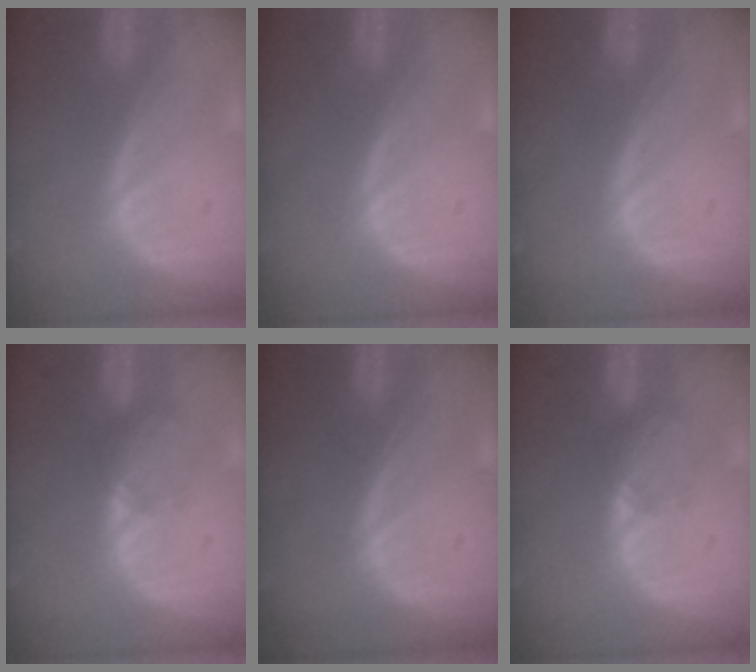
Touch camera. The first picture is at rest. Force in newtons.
{"total": 0.0}
{"total": 0.0}
{"total": 1.9, "press": 1.9, "slide": 0.3}
{"total": 0.0}
{"total": 1.9, "press": 1.9, "slide": 0.3}